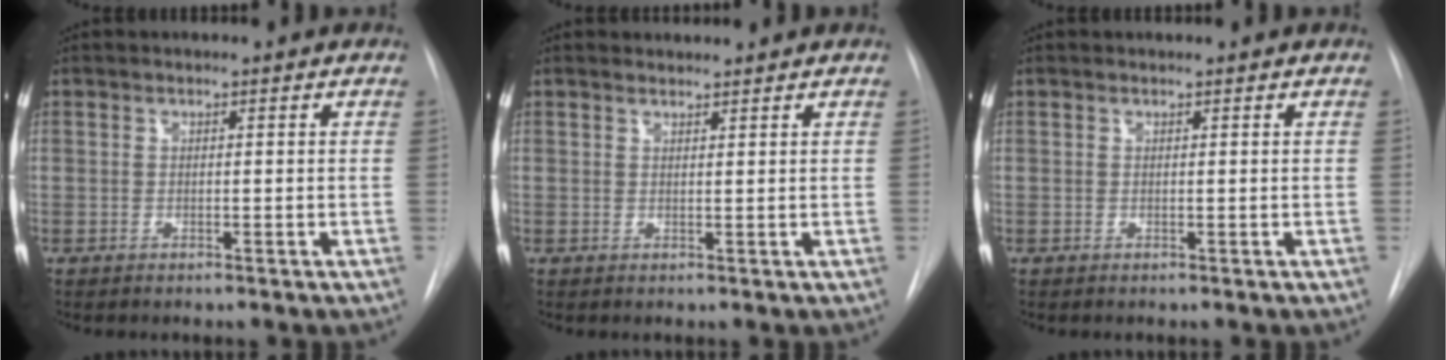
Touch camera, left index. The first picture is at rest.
{"total": 1.1, "force": [1.1, 0.0, -0.1], "torque": [-0.006, 0.007, 0.022]}
{"total": 0.0}